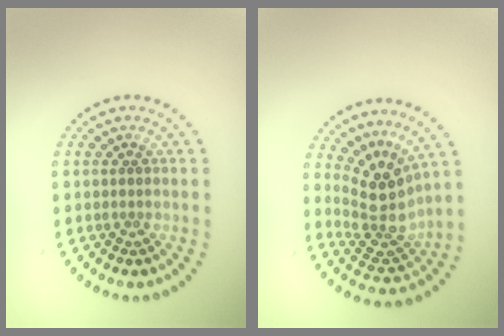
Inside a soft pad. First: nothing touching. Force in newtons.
{"total": 4.4, "press": 3.3, "slide": 2.9}